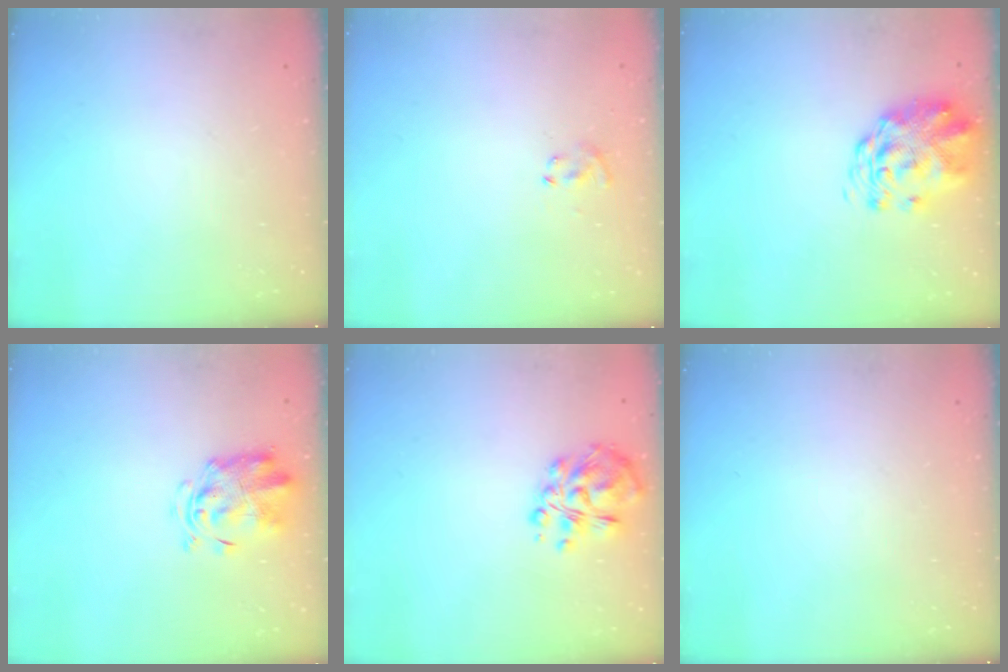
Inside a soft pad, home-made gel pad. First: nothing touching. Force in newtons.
{"total": 2.3, "press": 2.1, "slide": 1.0}
{"total": 3.2, "press": 3.1, "slide": 0.9}
{"total": 3.0, "press": 2.9, "slide": 0.6}
{"total": 9.0, "press": 8.8, "slide": 2.0}
{"total": 0.0}